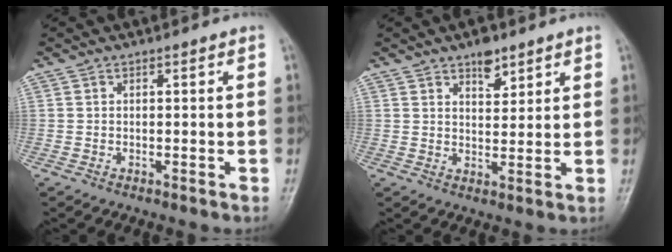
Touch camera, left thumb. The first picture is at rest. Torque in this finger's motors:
{"motor_torque": [1.10, 0.62, 0.43, -0.51, 0.02]}